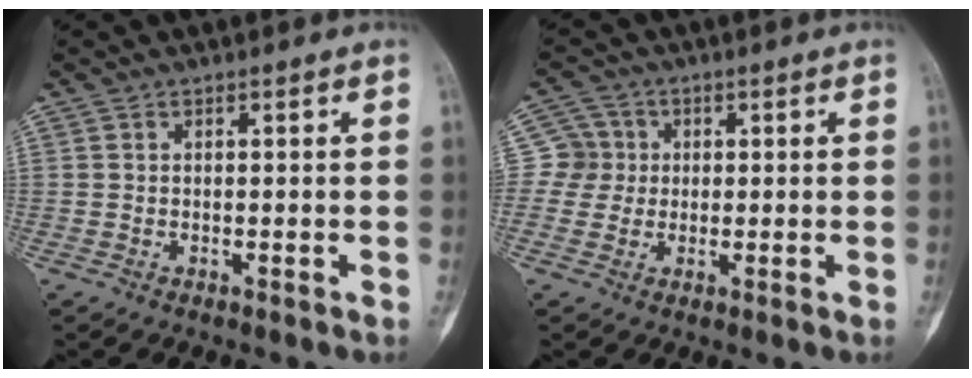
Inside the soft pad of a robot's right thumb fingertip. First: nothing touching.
{"total": 4.9, "force": [0.3, 4.8, 0.2], "torque": [0.030, 0.009, -0.003]}